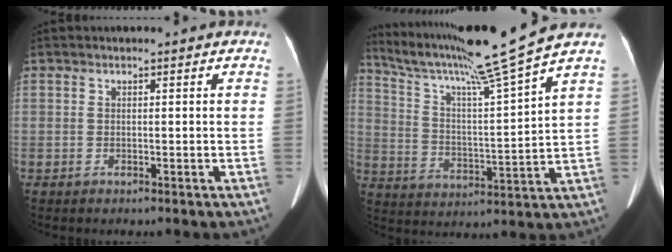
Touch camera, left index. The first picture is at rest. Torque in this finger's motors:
{"motor_torque": [-0.64, -1.32, 0.19, 0.14]}